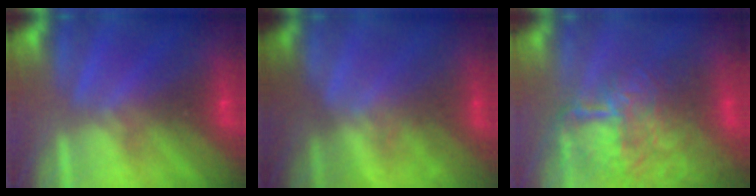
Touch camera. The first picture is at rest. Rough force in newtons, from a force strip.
{"total": 1.4}
{"total": 8.6}